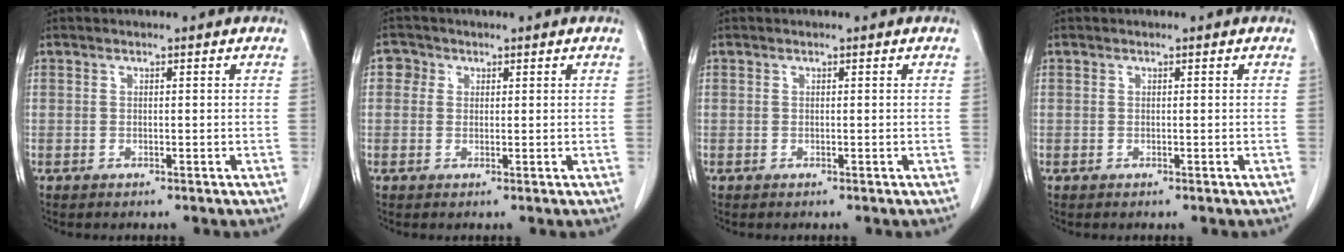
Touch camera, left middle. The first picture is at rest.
{"total": 2.0, "force": [0.7, 1.9, 0.4], "torque": [0.003, 0.006, 0.004]}
{"total": 0.0}
{"total": 0.0}